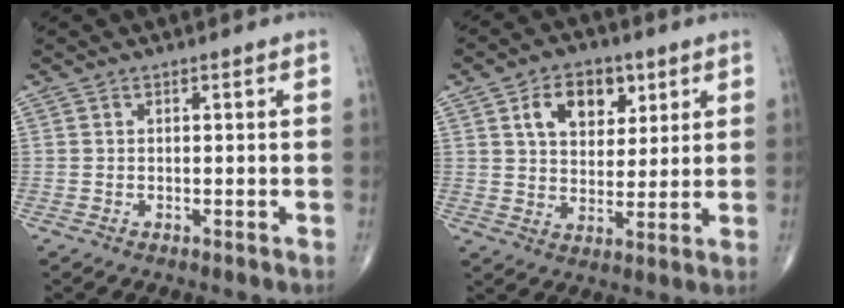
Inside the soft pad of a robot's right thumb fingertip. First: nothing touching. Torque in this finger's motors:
{"motor_torque": [0.10, 0.24, 0.80, 0.47, 0.22]}